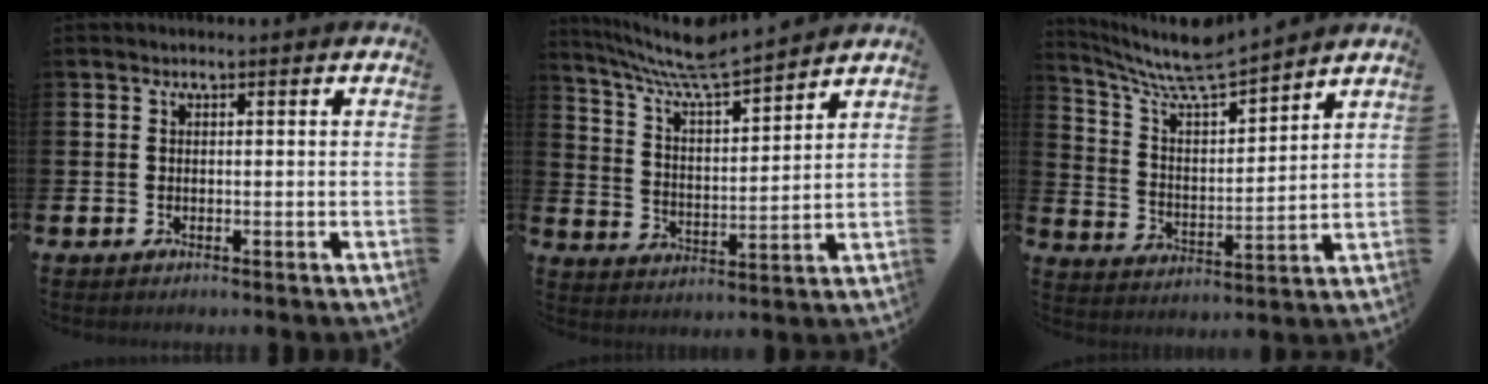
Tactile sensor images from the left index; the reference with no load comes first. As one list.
[{"total": 7.8, "force": [7.4, 0.1, 2.3], "torque": [-0.079, -0.054, 0.129]}, {"total": 8.2, "force": [7.8, 0.5, 2.5], "torque": [-0.086, -0.058, 0.135]}]